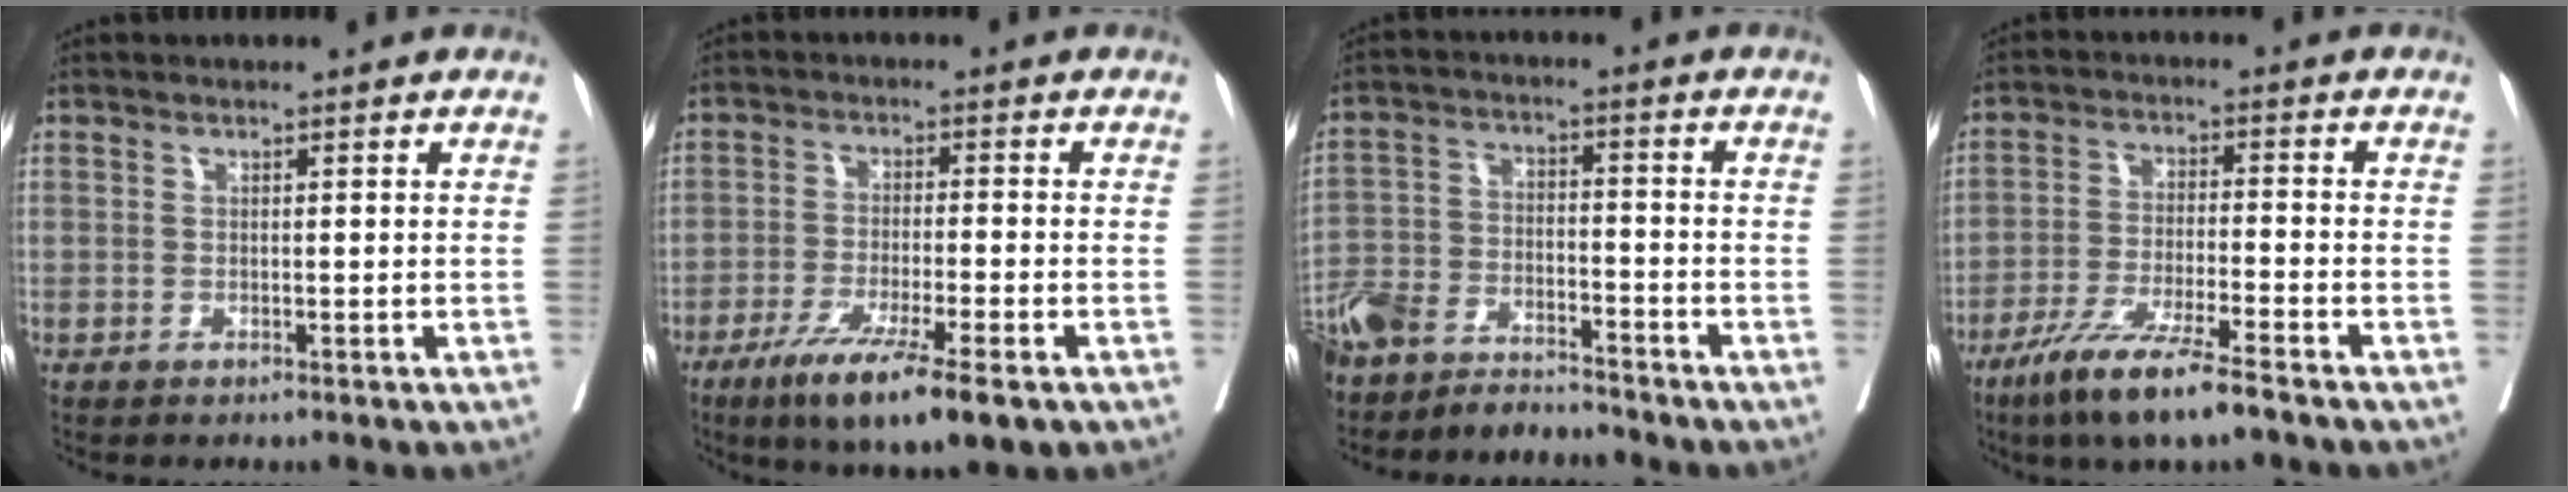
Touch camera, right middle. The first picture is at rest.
{"total": 11.2, "force": [-6.6, 1.2, 8.9], "torque": [-0.148, -0.027, -0.105]}
{"total": 11.9, "force": [-10.9, 3.3, 3.6], "torque": [-0.067, 0.006, -0.191]}
{"total": 10.3, "force": [-7.2, 0.5, 7.3], "torque": [-0.137, -0.028, -0.131]}